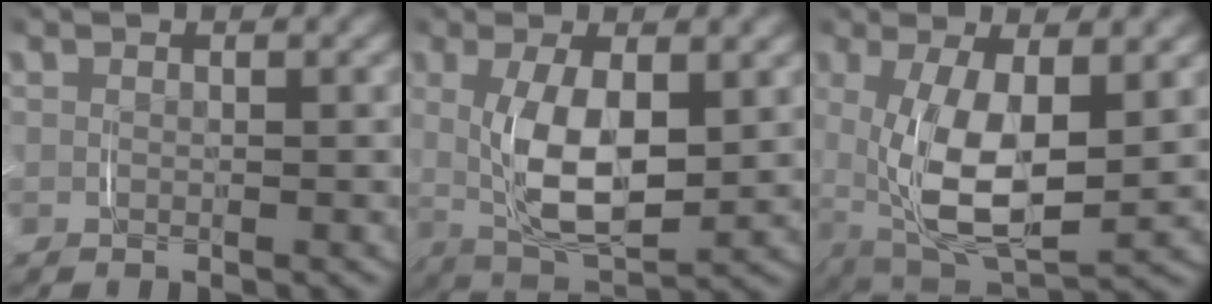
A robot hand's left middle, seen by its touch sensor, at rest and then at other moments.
{"total": 7.0, "force": [0.3, 3.0, 6.3], "torque": [-0.115, -0.008, 0.011]}
{"total": 7.8, "force": [-0.4, 3.6, 6.9], "torque": [-0.138, -0.024, 0.011]}